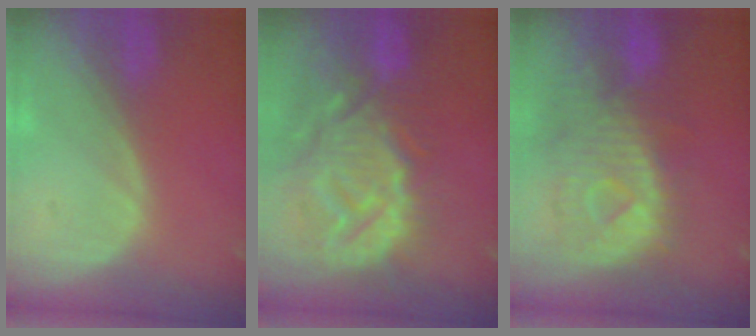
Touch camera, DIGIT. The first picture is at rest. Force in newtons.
{"total": 14.4, "press": 12.4, "slide": 7.3}
{"total": 10.8, "press": 9.6, "slide": 5.0}